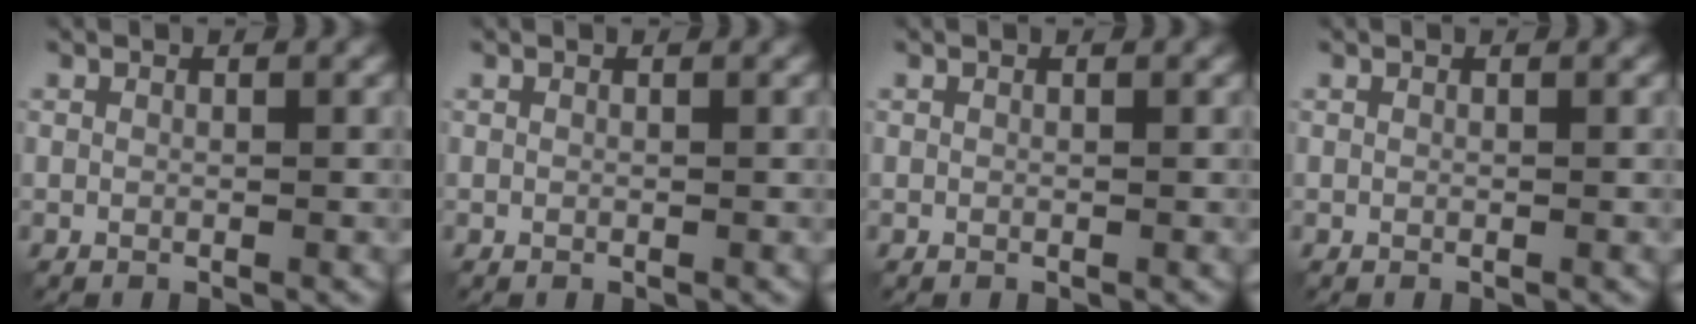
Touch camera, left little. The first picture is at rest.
{"total": 0.0}
{"total": 0.0}
{"total": 0.0}